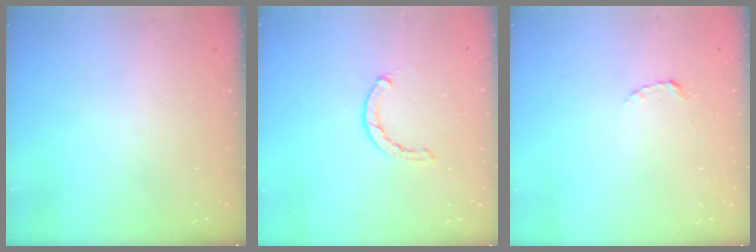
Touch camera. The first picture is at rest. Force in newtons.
{"total": 1.6, "press": 1.5, "slide": 0.4}
{"total": 2.2, "press": 2.2, "slide": 0.3}